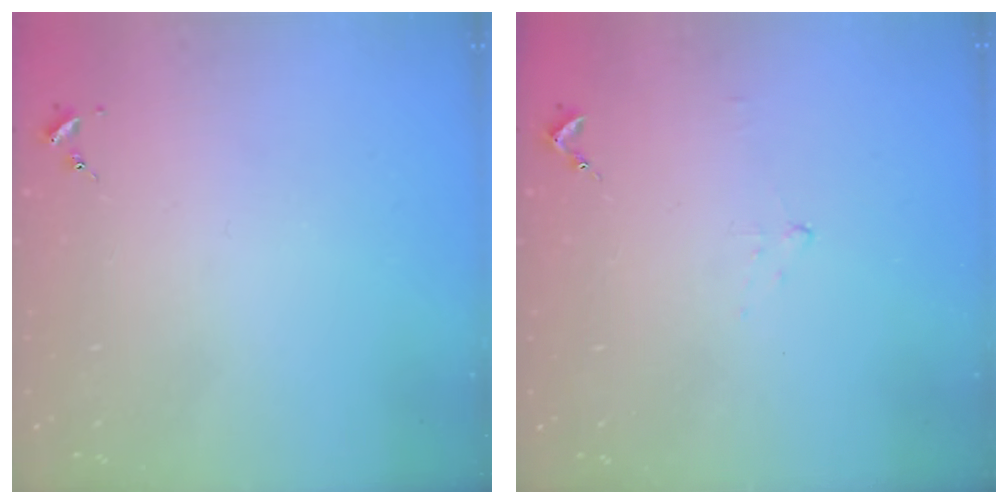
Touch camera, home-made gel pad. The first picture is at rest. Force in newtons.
{"total": 5.7, "press": 5.7, "slide": 0.8}